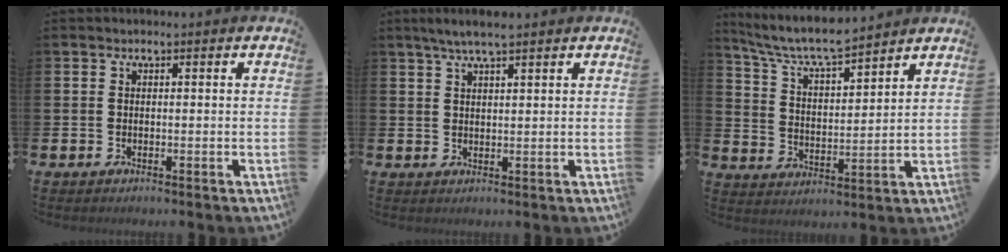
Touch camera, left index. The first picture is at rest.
{"total": 3.8, "force": [3.1, 0.5, 2.2], "torque": [-0.040, -0.007, 0.053]}
{"total": 7.0, "force": [6.5, 0.6, 2.5], "torque": [-0.080, -0.039, 0.113]}